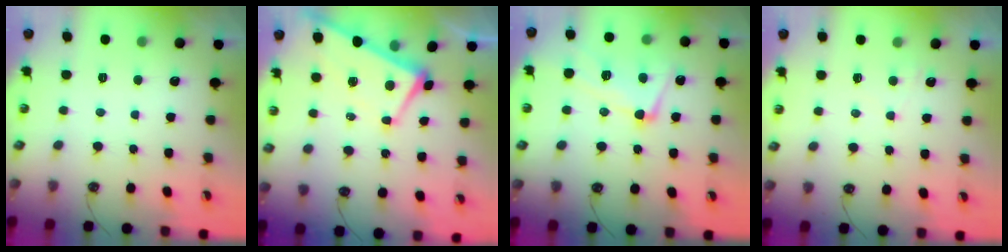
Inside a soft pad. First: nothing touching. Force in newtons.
{"total": 2.4, "press": 2.4, "slide": 0.3}
{"total": 5.8, "press": 5.7, "slide": 1.2}
{"total": 2.0, "press": 2.0, "slide": 0.4}